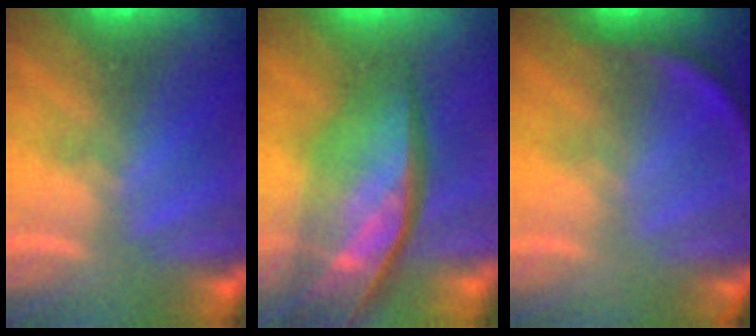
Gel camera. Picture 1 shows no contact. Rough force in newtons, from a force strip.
{"total": 8.6}
{"total": 3.3}